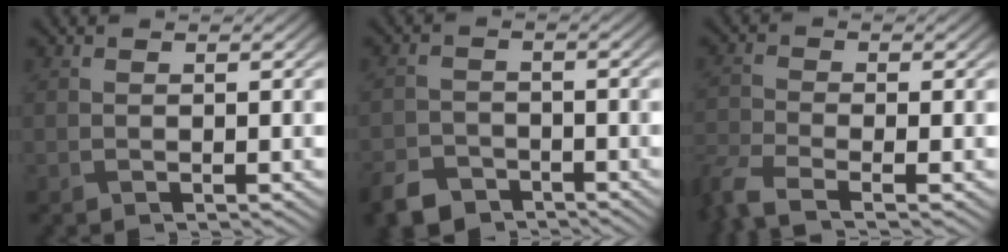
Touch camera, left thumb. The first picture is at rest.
{"total": 4.5, "force": [-3.6, 2.3, 1.4], "torque": [-0.034, -0.008, -0.073]}
{"total": 5.2, "force": [-3.8, 1.4, 3.3], "torque": [-0.081, -0.014, -0.087]}